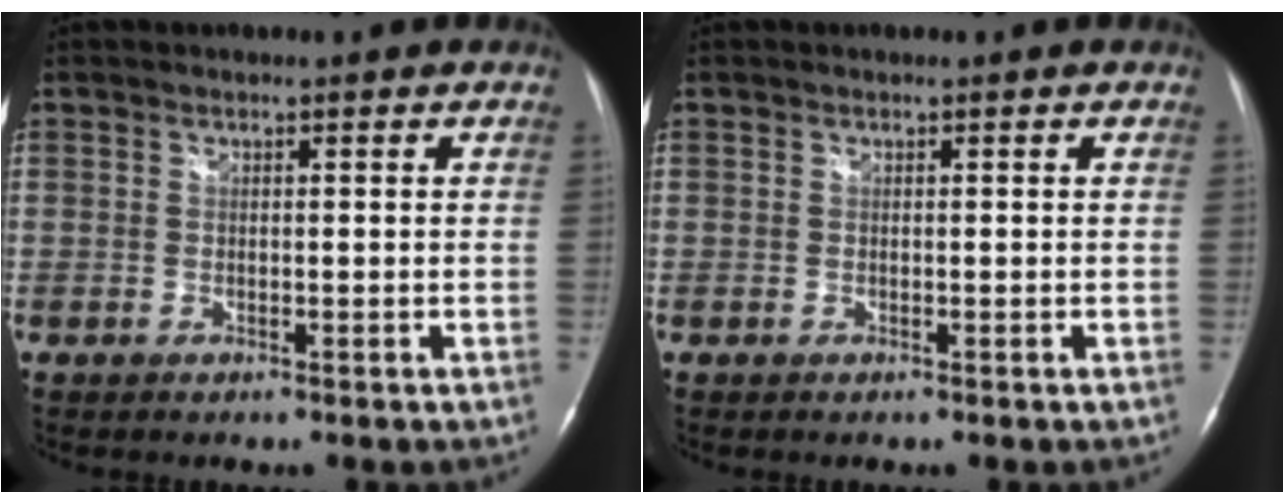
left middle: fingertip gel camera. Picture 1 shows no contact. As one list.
[{"total": 0.0}]